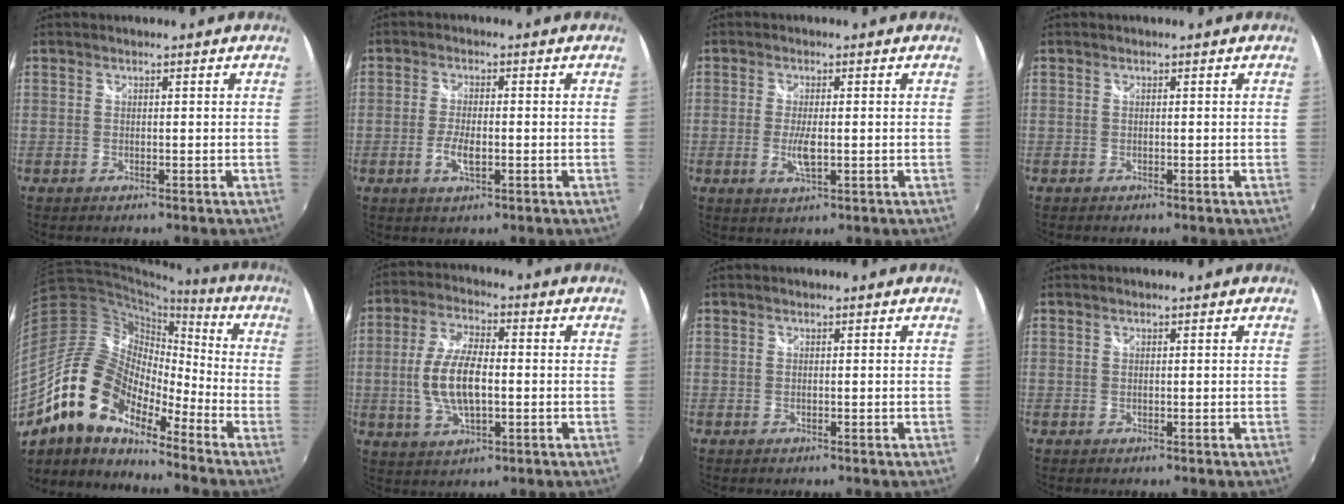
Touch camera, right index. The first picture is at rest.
{"total": 4.0, "force": [-1.3, 1.4, 3.5], "torque": [-0.076, -0.003, -0.025]}
{"total": 3.9, "force": [-0.7, 1.3, 3.7], "torque": [-0.074, -0.008, -0.011]}
{"total": 0.0}
{"total": 16.6, "force": [-11.5, 7.4, 9.5], "torque": [-0.169, 0.002, -0.232]}
{"total": 10.8, "force": [-1.1, 4.8, 9.6], "torque": [-0.196, 0.003, -0.019]}
{"total": 0.0}
{"total": 0.0}